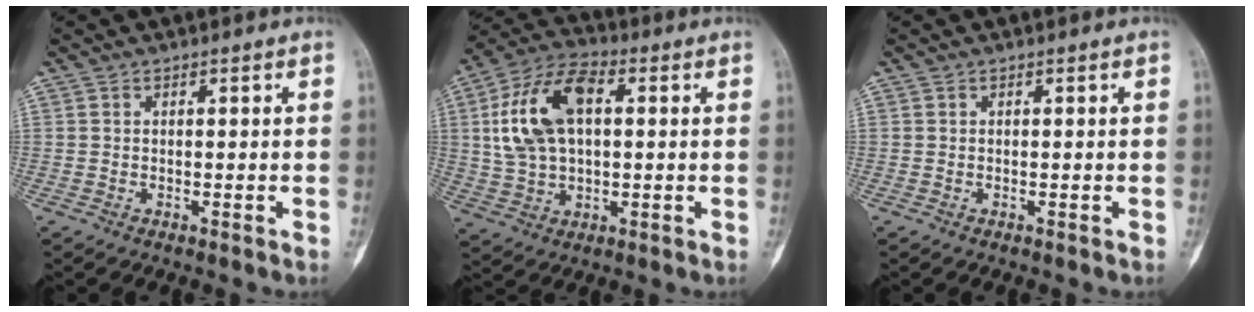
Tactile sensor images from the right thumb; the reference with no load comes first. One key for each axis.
{"total": 15.7, "fx": 2.9, "fy": 9.1, "fz": 12.4, "tx": -0.235, "ty": 0.023, "tz": 0.052}
{"total": 0.0}